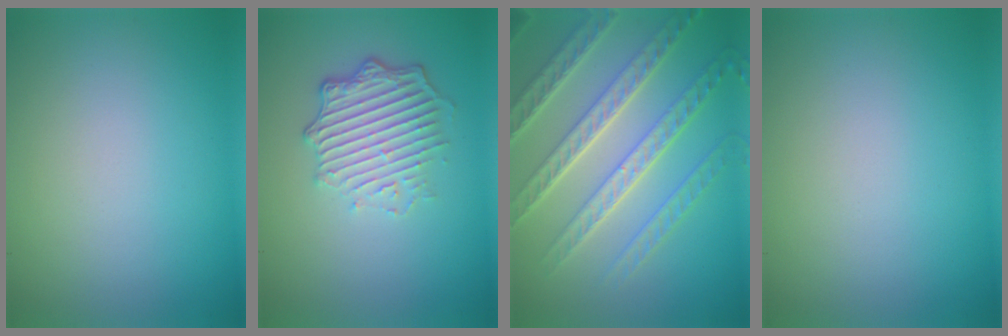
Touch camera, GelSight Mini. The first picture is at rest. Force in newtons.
{"total": 4.9, "press": 3.6, "slide": 3.4}
{"total": 7.9, "press": 5.5, "slide": 5.7}
{"total": 0.0}